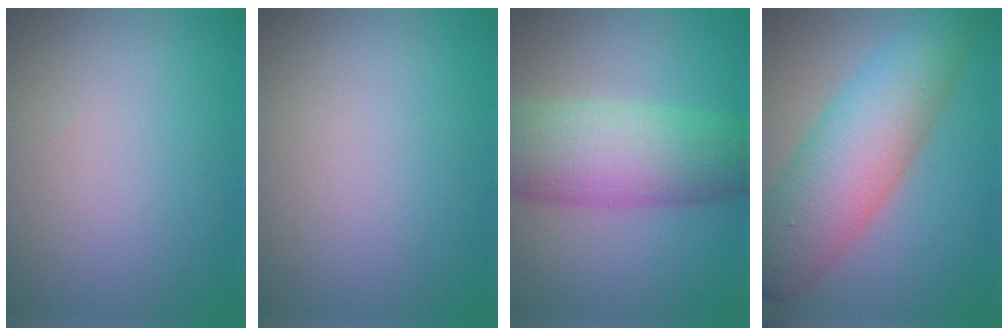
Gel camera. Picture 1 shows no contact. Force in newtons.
{"total": 0.0}
{"total": 8.6, "press": 8.6, "slide": 0.2}
{"total": 8.4, "press": 8.4, "slide": 0.1}